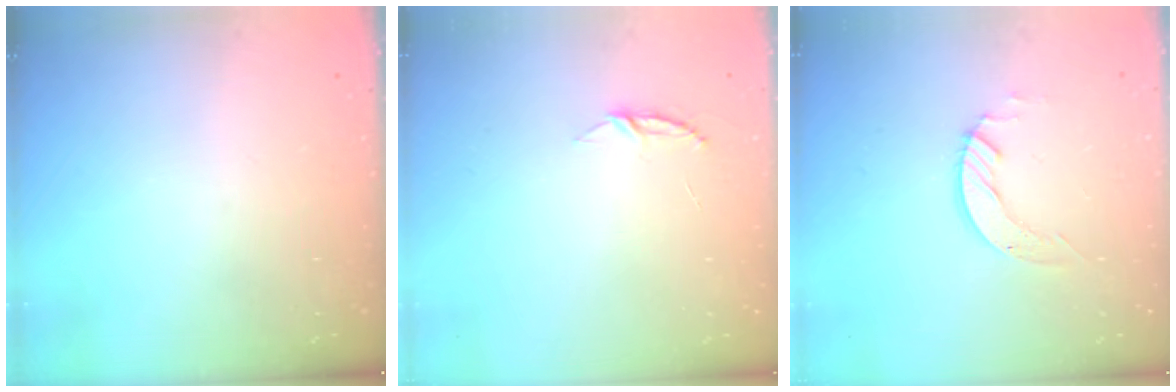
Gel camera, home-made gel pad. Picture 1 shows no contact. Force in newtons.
{"total": 3.9, "press": 3.8, "slide": 0.4}
{"total": 4.2, "press": 4.2, "slide": 0.2}